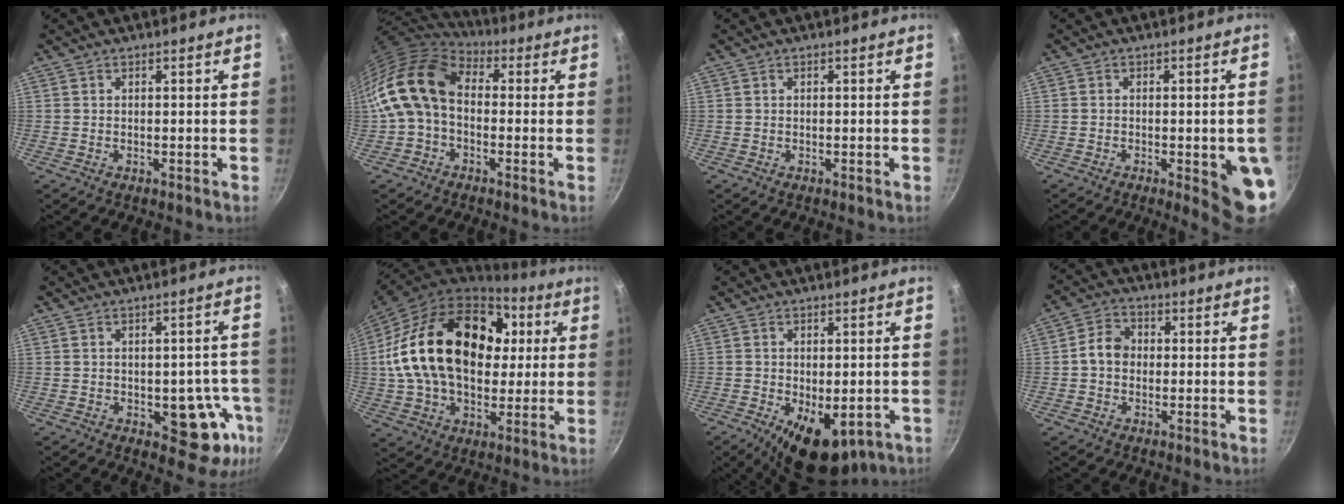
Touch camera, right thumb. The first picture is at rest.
{"total": 14.8, "force": [-0.1, 10.4, 10.5], "torque": [-0.185, 0.031, -0.020]}
{"total": 0.0}
{"total": 9.0, "force": [-2.3, 2.4, 8.4], "torque": [-0.077, 0.004, -0.024]}
{"total": 11.1, "force": [-3.3, 6.5, 8.4], "torque": [-0.037, 0.016, -0.037]}
{"total": 29.4, "force": [4.9, 20.0, 21.1], "torque": [-0.355, 0.027, 0.085]}
{"total": 11.5, "force": [-4.2, 6.1, 8.8], "torque": [-0.105, -0.005, -0.044]}
{"total": 5.4, "force": [-0.2, 4.5, 3.1], "torque": [-0.032, 0.017, -0.016]}